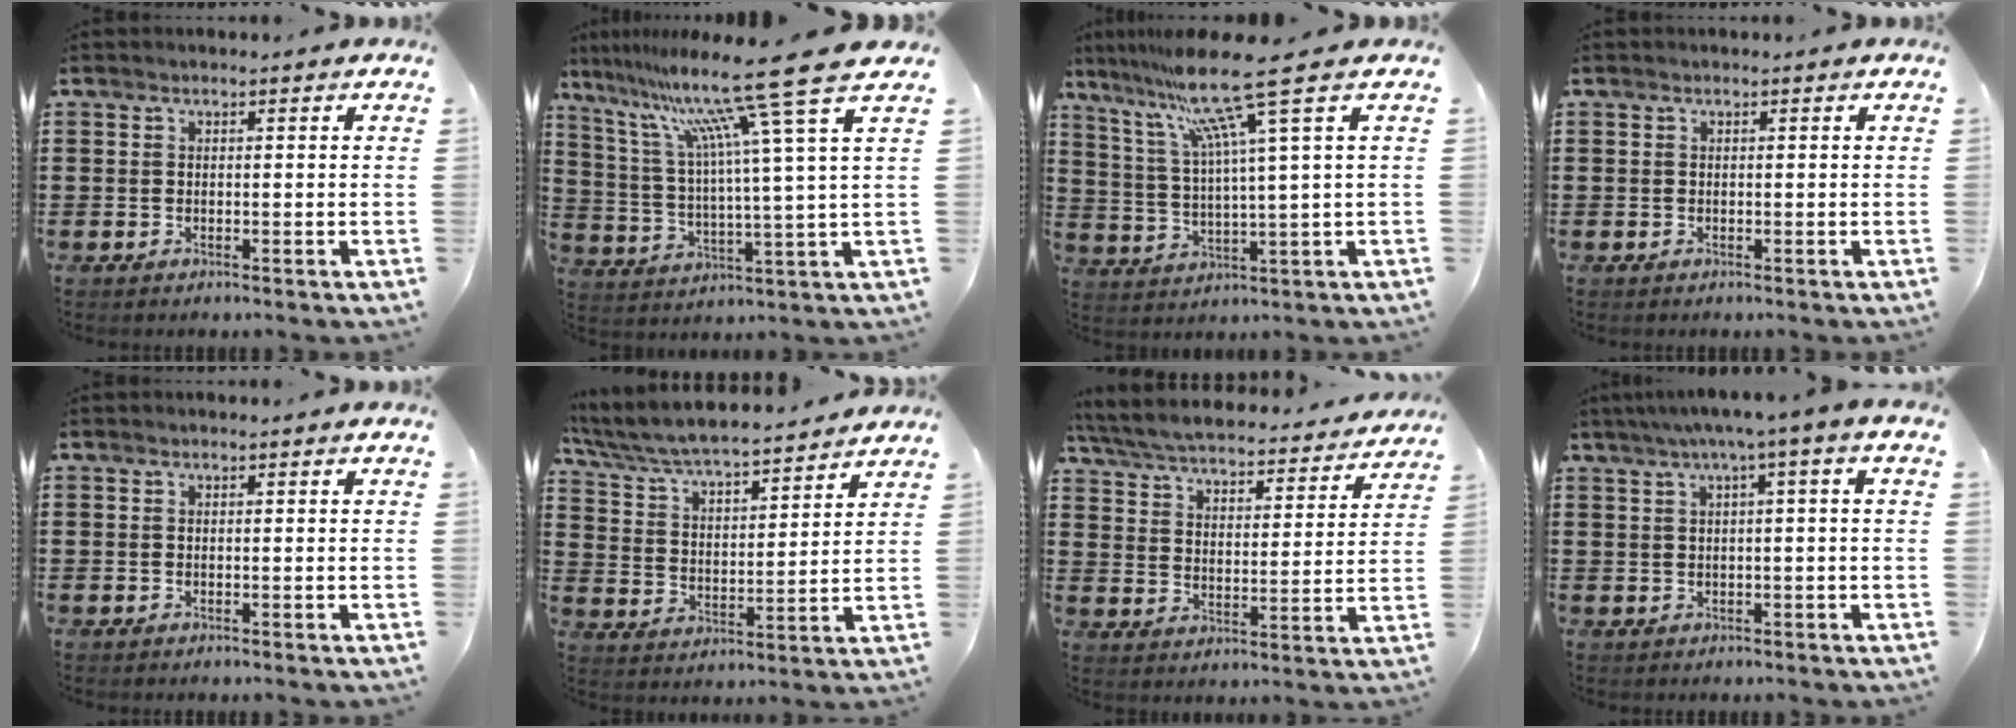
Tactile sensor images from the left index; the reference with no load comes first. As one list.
[{"total": 16.1, "force": [11.0, -0.8, 11.8], "torque": [-0.240, -0.066, 0.165]}, {"total": 12.9, "force": [7.6, -0.5, 10.5], "torque": [-0.238, -0.026, 0.114]}, {"total": 0.0}, {"total": 0.0}, {"total": 6.1, "force": [5.8, 0.2, 1.9], "torque": [-0.063, -0.041, 0.095]}, {"total": 5.1, "force": [4.9, 0.1, 1.1], "torque": [-0.049, -0.035, 0.079]}, {"total": 3.2, "force": [0.2, -0.3, 3.1], "torque": [-0.057, -0.004, -0.001]}]